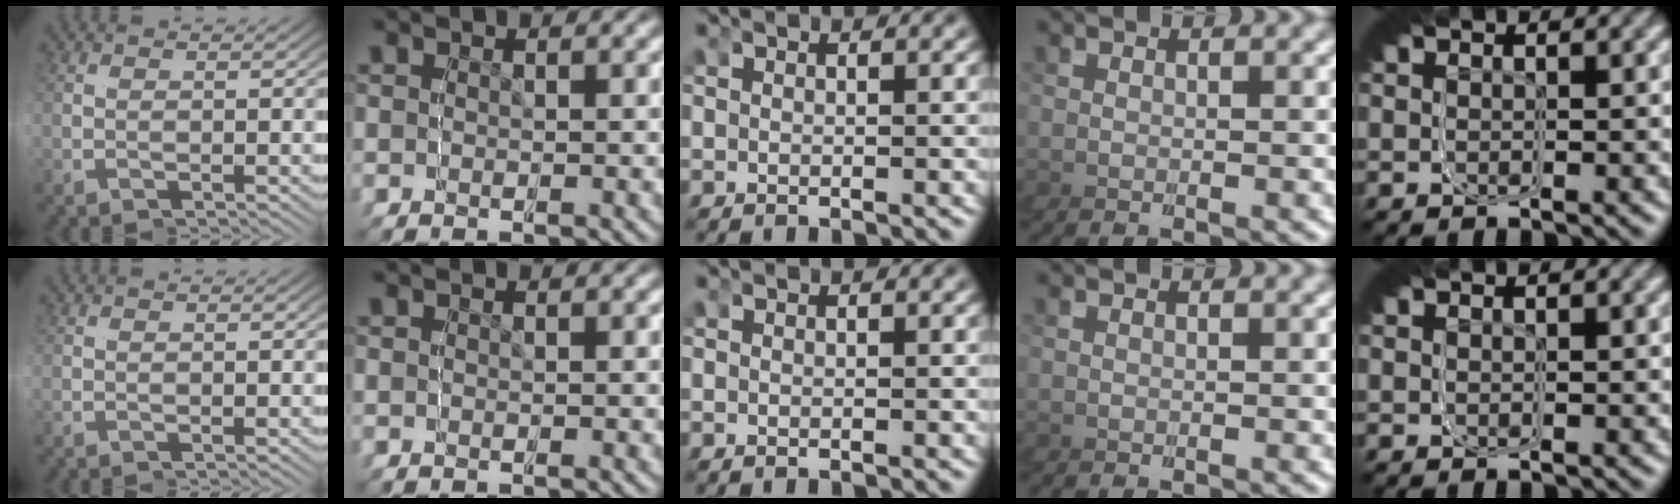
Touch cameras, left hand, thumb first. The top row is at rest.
{}